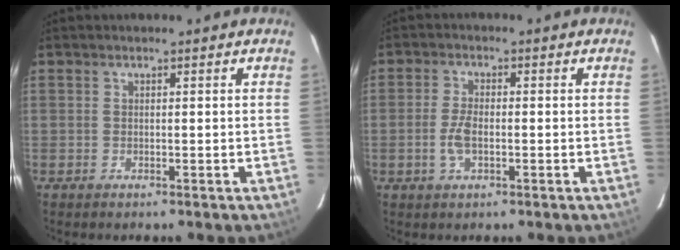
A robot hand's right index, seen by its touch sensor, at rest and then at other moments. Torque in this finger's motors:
{"motor_torque": [0.45, -0.30, 0.32, 0.05]}